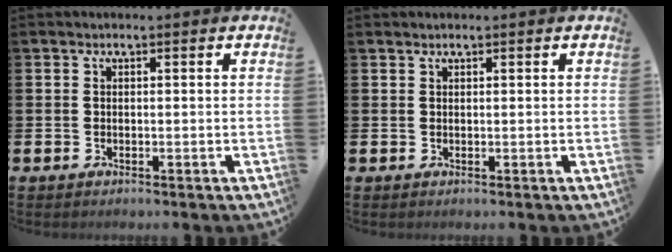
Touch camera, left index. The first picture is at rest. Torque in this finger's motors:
{"motor_torque": [-0.07, 0.09, -0.08, -0.02]}